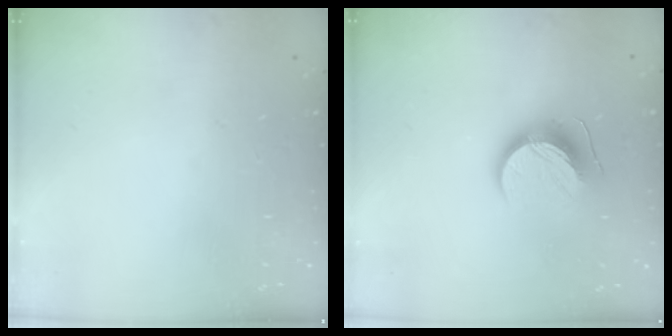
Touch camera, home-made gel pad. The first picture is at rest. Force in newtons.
{"total": 12.2, "press": 12.2, "slide": 0.4}